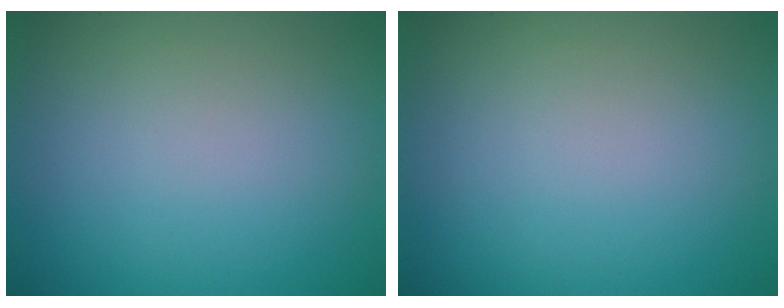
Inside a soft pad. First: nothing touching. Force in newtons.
{"total": 0.0}